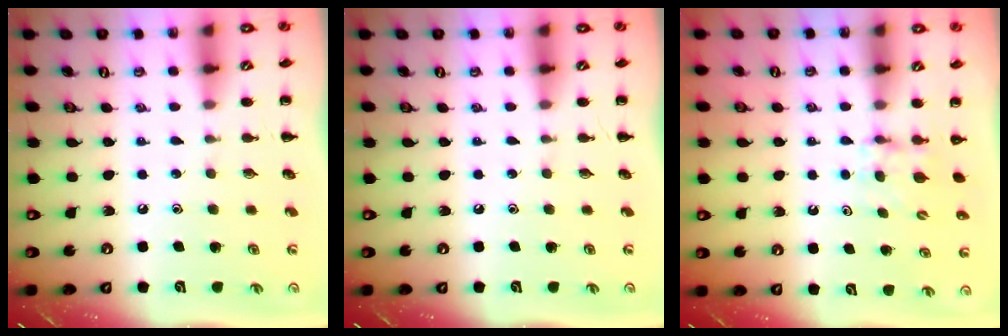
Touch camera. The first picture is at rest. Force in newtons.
{"total": 0.0}
{"total": 4.0, "press": 3.8, "slide": 1.4}